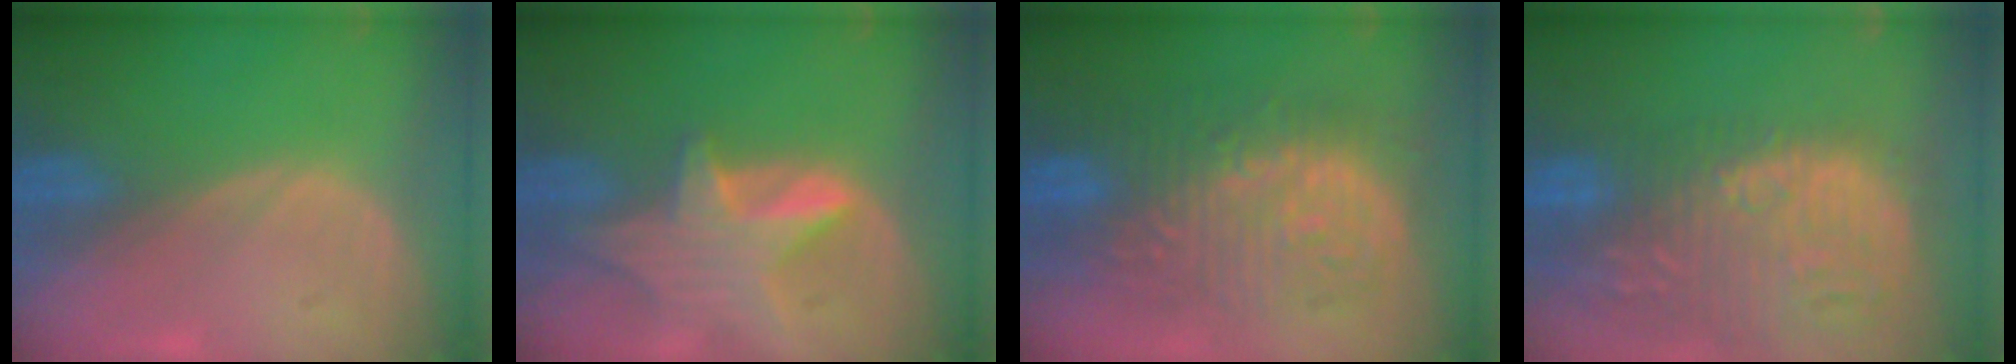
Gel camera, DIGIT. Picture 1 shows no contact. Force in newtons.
{"total": 7.1, "press": 6.8, "slide": 1.9}
{"total": 13.1, "press": 13.1, "slide": 1.2}
{"total": 16.0, "press": 13.3, "slide": 9.0}